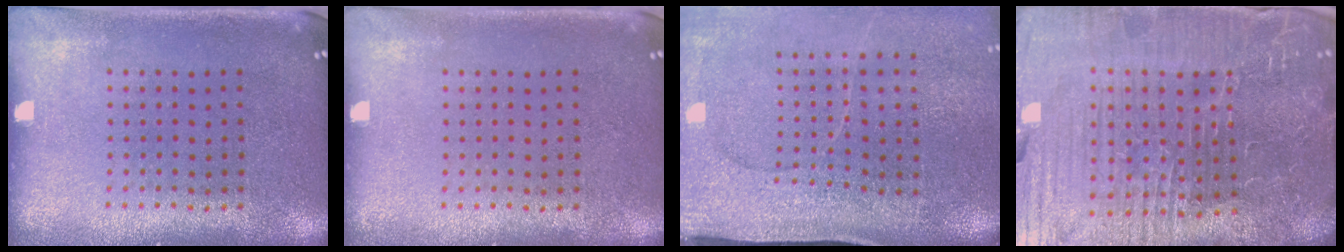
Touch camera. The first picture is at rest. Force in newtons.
{"total": 0.0}
{"total": 4.1, "press": 3.3, "slide": 2.4}
{"total": 6.9, "press": 6.3, "slide": 2.9}